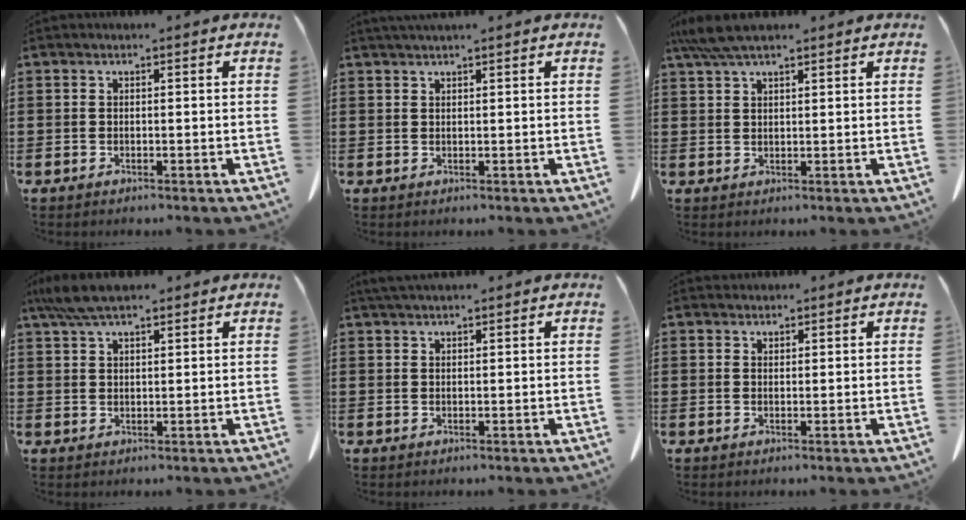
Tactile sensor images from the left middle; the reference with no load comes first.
{"total": 1.2, "force": [1.1, -0.1, 0.5], "torque": [-0.012, -0.002, 0.021]}
{"total": 5.1, "force": [3.8, 1.1, 3.2], "torque": [-0.071, -0.002, 0.071]}
{"total": 5.6, "force": [4.3, 1.2, 3.5], "torque": [-0.078, -0.004, 0.080]}
{"total": 1.7, "force": [1.5, 0.1, 0.7], "torque": [-0.018, -0.001, 0.030]}
{"total": 1.2, "force": [1.2, 0.4, 0.0], "torque": [-0.003, -0.001, 0.024]}